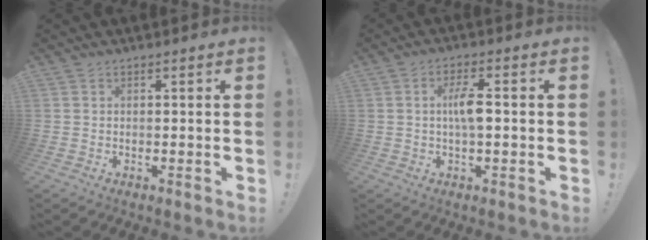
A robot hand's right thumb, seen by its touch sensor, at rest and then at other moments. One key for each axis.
{"total": 6.1, "fx": 0.0, "fy": 1.6, "fz": 5.8, "tx": -0.108, "ty": 0.004, "tz": -0.007}